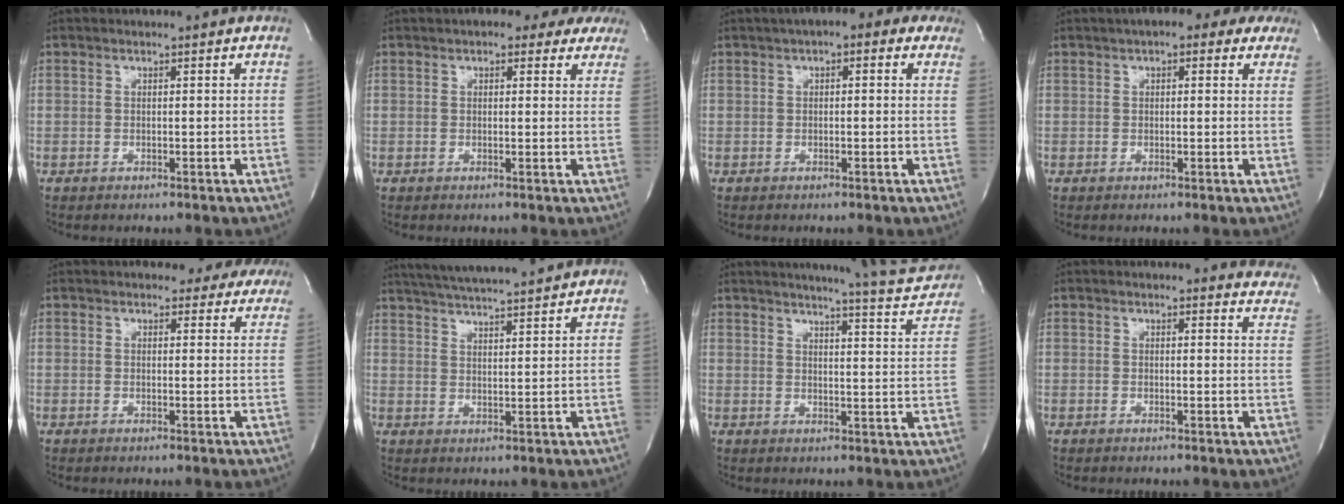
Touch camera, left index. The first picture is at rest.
{"total": 7.9, "force": [6.2, 3.3, 3.6], "torque": [-0.027, 0.017, 0.066]}
{"total": 7.4, "force": [4.7, 2.8, 4.9], "torque": [-0.064, 0.035, 0.058]}
{"total": 8.9, "force": [6.4, 3.4, 5.3], "torque": [-0.058, 0.028, 0.073]}
{"total": 6.3, "force": [5.7, 2.5, 1.1], "torque": [0.009, -0.001, 0.050]}
{"total": 13.7, "force": [12.4, 0.3, 5.9], "torque": [-0.111, 0.011, 0.181]}
{"total": 12.1, "force": [11.5, -0.2, 3.9], "torque": [-0.052, -0.057, 0.123]}
{"total": 10.7, "force": [10.4, 2.4, 1.3], "torque": [0.024, -0.037, 0.075]}